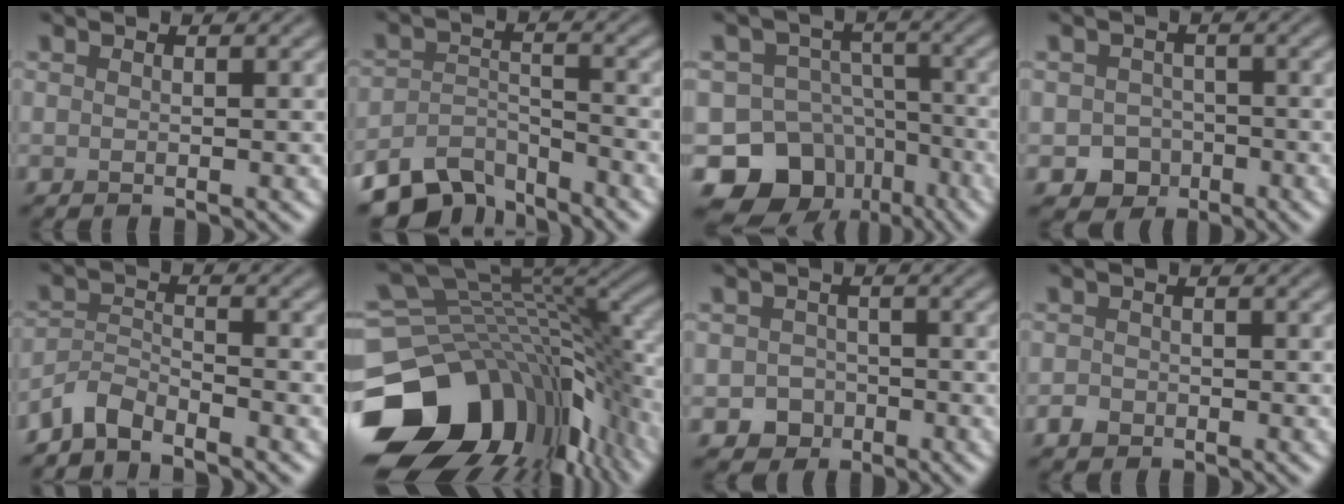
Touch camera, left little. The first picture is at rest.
{"total": 6.1, "force": [-5.1, 2.6, 2.2], "torque": [-0.036, -0.010, -0.093]}
{"total": 14.2, "force": [-8.6, 10.6, 3.8], "torque": [-0.065, -0.015, -0.138]}
{"total": 2.8, "force": [-1.1, 2.5, 0.7], "torque": [-0.004, -0.003, -0.018]}
{"total": 2.9, "force": [-2.7, 0.6, 0.8], "torque": [-0.017, 0.004, -0.066]}
{"total": 15.9, "force": [-6.4, 10.9, 9.7], "torque": [-0.195, -0.033, -0.091]}
{"total": 2.4, "force": [-1.0, 2.1, 0.5], "torque": [0.000, 0.001, -0.018]}
{"total": 1.3, "force": [-0.7, 1.0, 0.4], "torque": [-0.001, 0.000, -0.015]}